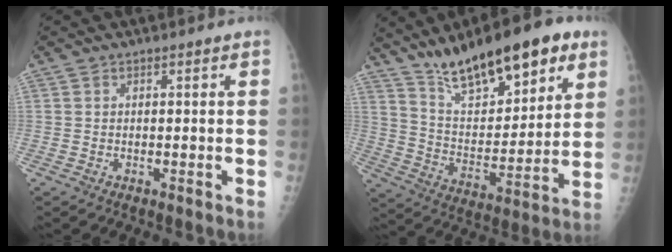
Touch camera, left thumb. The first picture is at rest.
{"total": 21.3, "force": [13.9, 7.8, 14.1], "torque": [-0.184, -0.057, 0.236]}